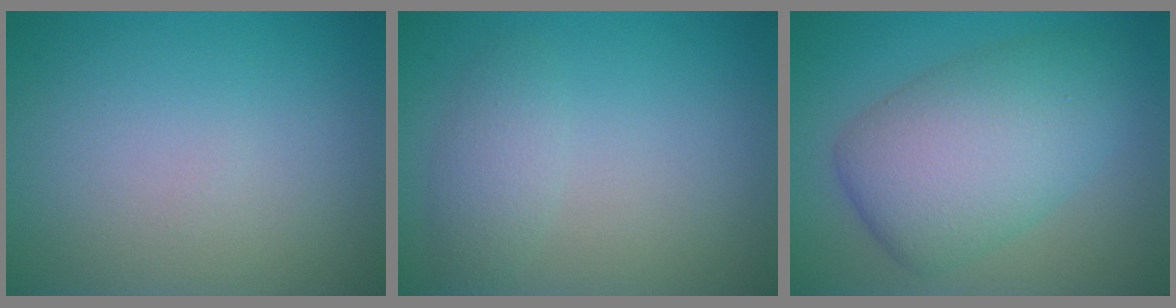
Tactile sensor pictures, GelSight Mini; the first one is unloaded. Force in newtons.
{"total": 2.0, "press": 2.0, "slide": 0.1}
{"total": 7.8, "press": 7.8, "slide": 0.0}